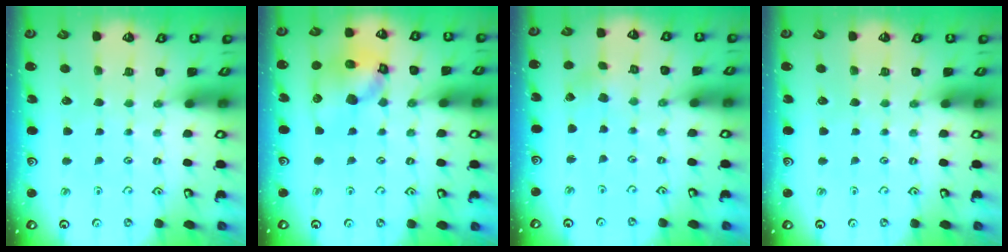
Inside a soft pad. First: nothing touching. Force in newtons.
{"total": 14.6, "press": 14.4, "slide": 2.2}
{"total": 0.0}
{"total": 0.0}